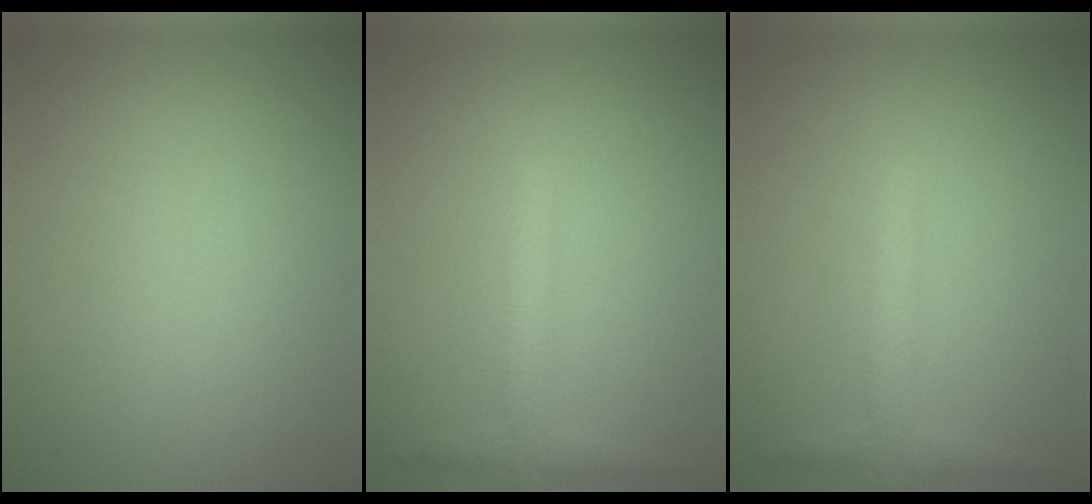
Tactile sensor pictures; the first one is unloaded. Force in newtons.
{"total": 2.0, "press": 2.0, "slide": 0.1}
{"total": 2.0, "press": 2.0, "slide": 0.1}